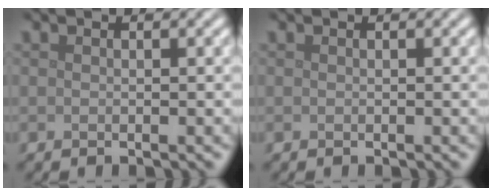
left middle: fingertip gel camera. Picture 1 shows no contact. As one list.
[{"total": 0.0}]